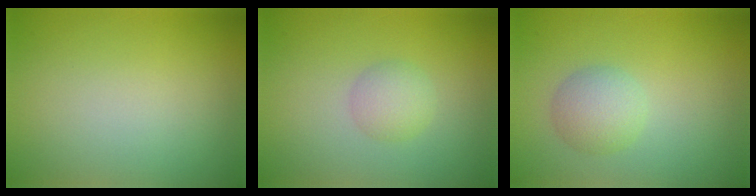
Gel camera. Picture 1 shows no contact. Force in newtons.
{"total": 2.0, "press": 2.0, "slide": 0.1}
{"total": 2.7, "press": 2.7, "slide": 0.1}